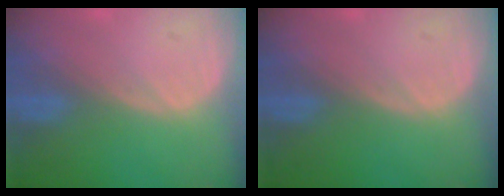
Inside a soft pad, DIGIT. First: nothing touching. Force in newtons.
{"total": 0.0}